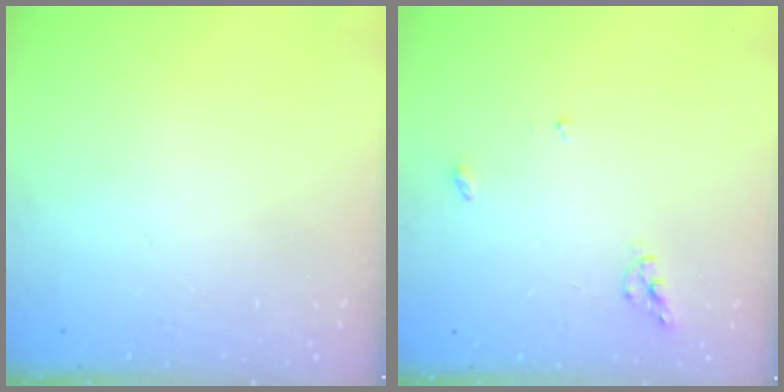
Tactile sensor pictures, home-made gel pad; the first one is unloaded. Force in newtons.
{"total": 6.2, "press": 6.2, "slide": 0.1}